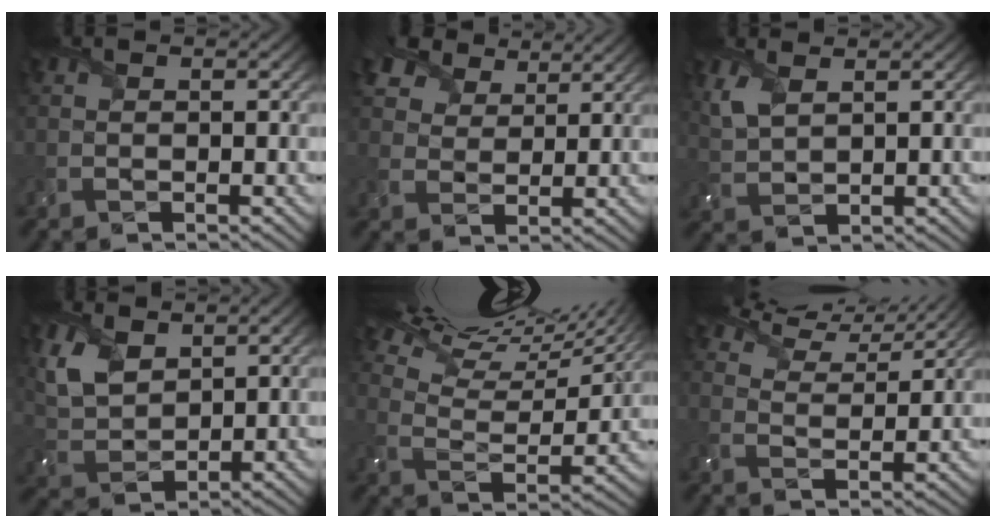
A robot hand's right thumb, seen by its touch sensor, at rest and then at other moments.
{"total": 6.6, "force": [4.9, 3.8, 2.5], "torque": [-0.066, 0.014, 0.091]}
{"total": 4.1, "force": [2.4, 1.8, 2.8], "torque": [-0.087, 0.004, 0.056]}
{"total": 7.2, "force": [3.8, 4.1, 4.4], "torque": [-0.124, -0.001, 0.080]}
{"total": 18.7, "force": [14.9, 4.8, 10.3], "torque": [-0.216, 0.027, 0.207]}
{"total": 8.4, "force": [7.6, 1.8, 3.3], "torque": [-0.085, 0.015, 0.124]}